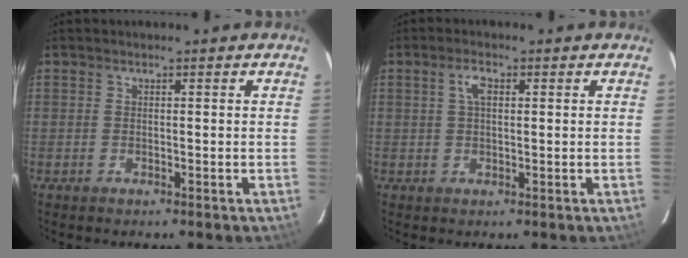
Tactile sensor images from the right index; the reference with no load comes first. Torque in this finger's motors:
{"motor_torque": [0.13, -0.07, 0.12, 0.05]}